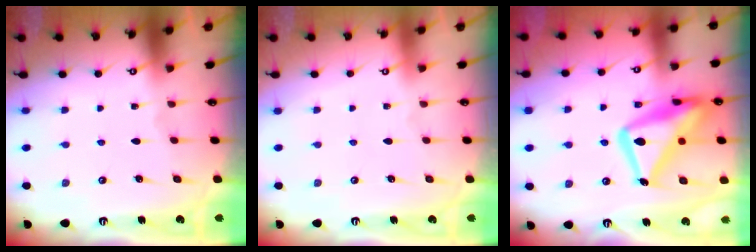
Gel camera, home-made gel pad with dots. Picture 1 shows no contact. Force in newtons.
{"total": 3.9, "press": 3.9, "slide": 0.1}
{"total": 20.5, "press": 20.5, "slide": 1.8}